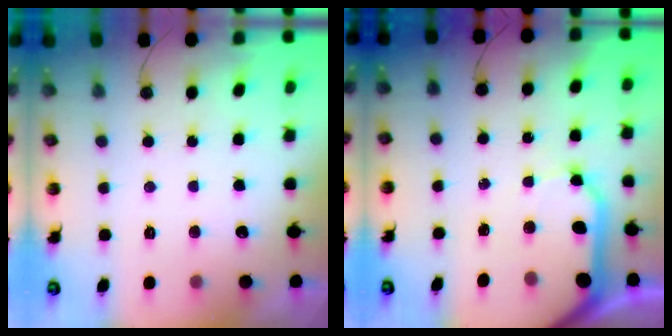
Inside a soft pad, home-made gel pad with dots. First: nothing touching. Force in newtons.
{"total": 14.2, "press": 14.0, "slide": 2.1}